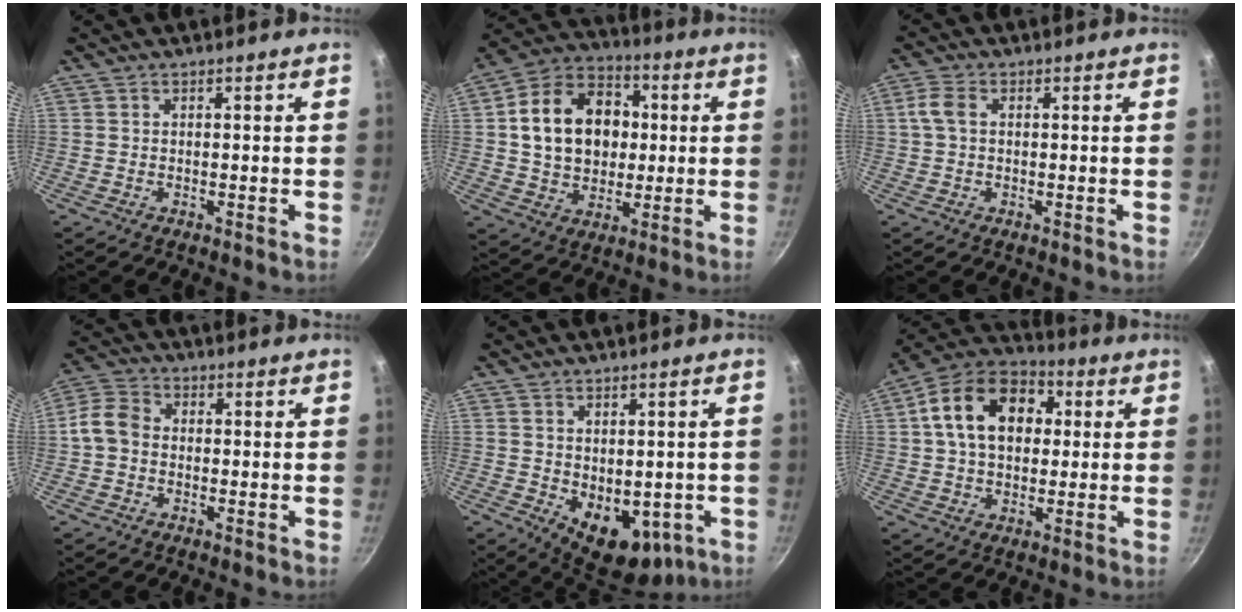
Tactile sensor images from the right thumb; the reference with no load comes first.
{"total": 17.8, "force": [1.9, 13.7, 11.2], "torque": [-0.159, 0.023, 0.028]}
{"total": 3.6, "force": [0.5, 2.4, 2.7], "torque": [-0.061, 0.012, 0.005]}
{"total": 6.0, "force": [-0.7, 4.8, 3.5], "torque": [-0.058, 0.018, -0.032]}
{"total": 12.2, "force": [-2.5, 7.8, 9.1], "torque": [-0.084, -0.016, -0.013]}
{"total": 16.3, "force": [3.1, 11.6, 11.1], "torque": [-0.157, 0.026, 0.035]}